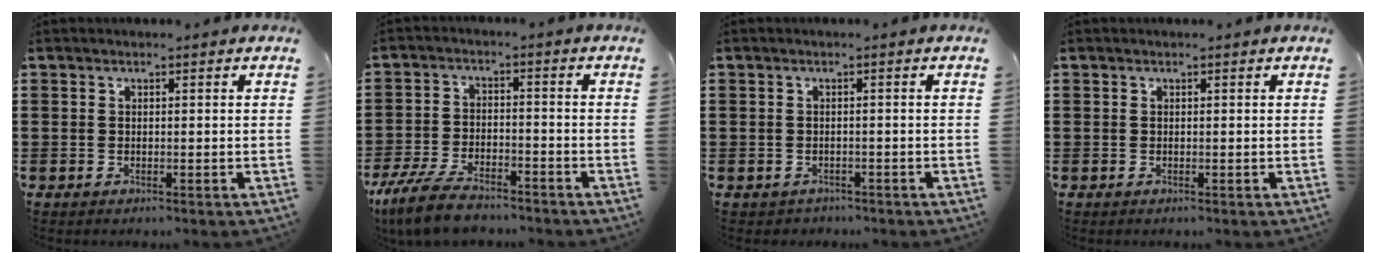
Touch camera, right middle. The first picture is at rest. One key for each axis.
{"total": 7.3, "fx": -5.9, "fy": 2.1, "fz": 3.7, "tx": -0.081, "ty": 0.006, "tz": -0.115}
{"total": 0.7, "fx": -0.6, "fy": 0.4, "fz": -0.1, "tx": -0.001, "ty": 0.003, "tz": -0.016}
{"total": 0.0}